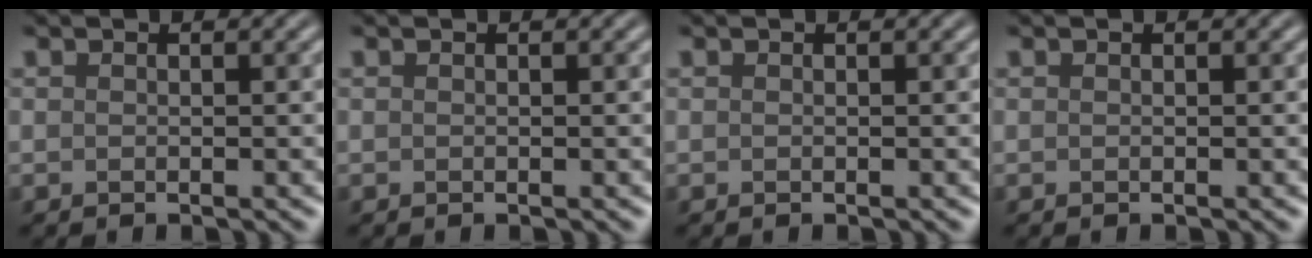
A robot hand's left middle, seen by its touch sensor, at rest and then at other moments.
{"total": 0.0}
{"total": 0.0}
{"total": 0.0}